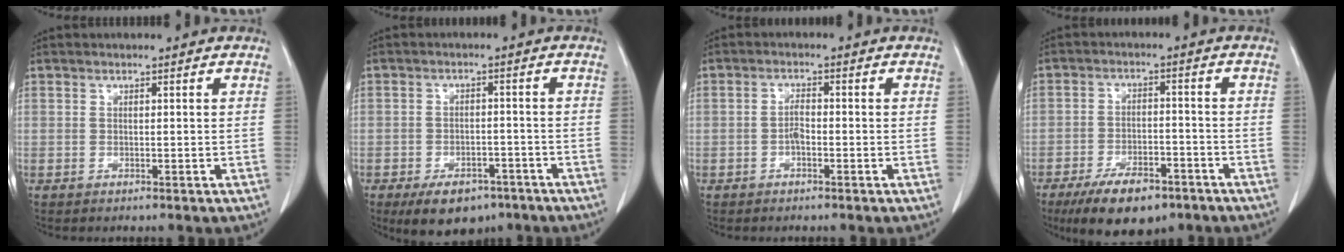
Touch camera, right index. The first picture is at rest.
{"total": 8.3, "force": [-5.7, 4.5, 4.0], "torque": [-0.059, 0.002, -0.081]}
{"total": 2.0, "force": [-0.8, 0.7, 1.7], "torque": [-0.029, 0.004, -0.015]}
{"total": 10.3, "force": [-7.1, 4.2, 6.1], "torque": [-0.103, -0.007, -0.116]}